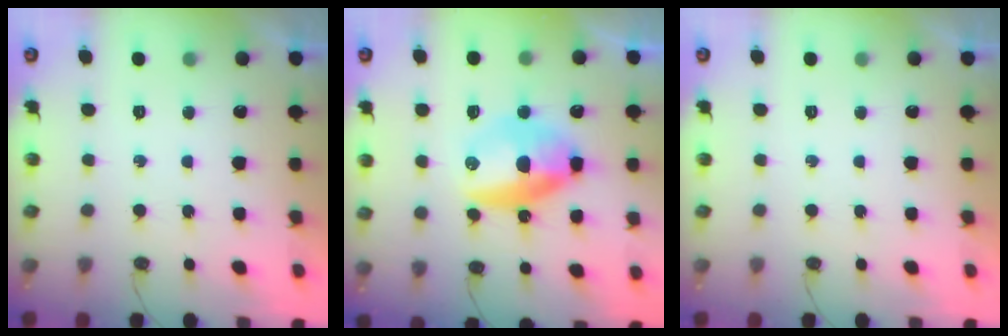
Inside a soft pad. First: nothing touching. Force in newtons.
{"total": 11.0, "press": 11.0, "slide": 0.8}
{"total": 0.0}